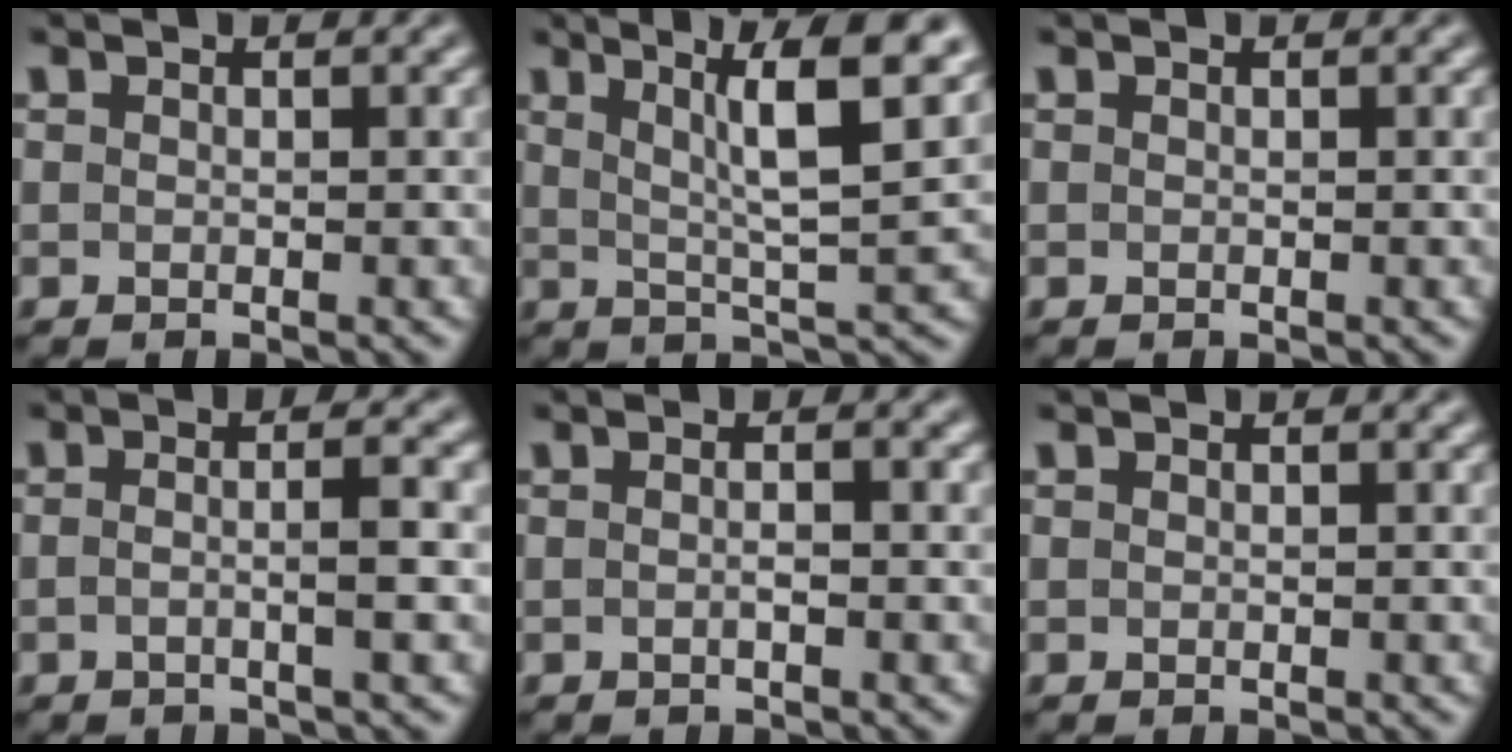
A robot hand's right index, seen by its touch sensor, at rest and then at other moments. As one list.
[{"total": 7.6, "force": [3.4, 1.0, 6.8], "torque": [-0.086, 0.004, 0.055]}, {"total": 0.0}, {"total": 2.5, "force": [-0.6, -0.7, 2.4], "torque": [-0.036, 0.001, -0.011]}, {"total": 1.1, "force": [-0.5, -0.2, 0.9], "torque": [-0.014, 0.001, -0.009]}, {"total": 0.0}]